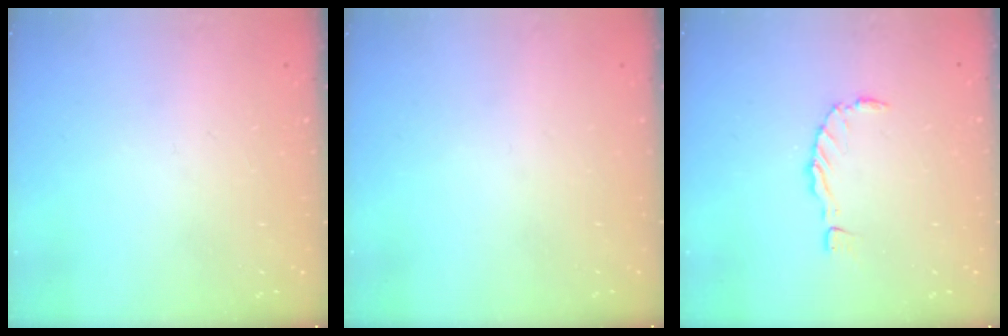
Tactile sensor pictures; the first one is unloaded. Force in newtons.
{"total": 0.0}
{"total": 0.0}